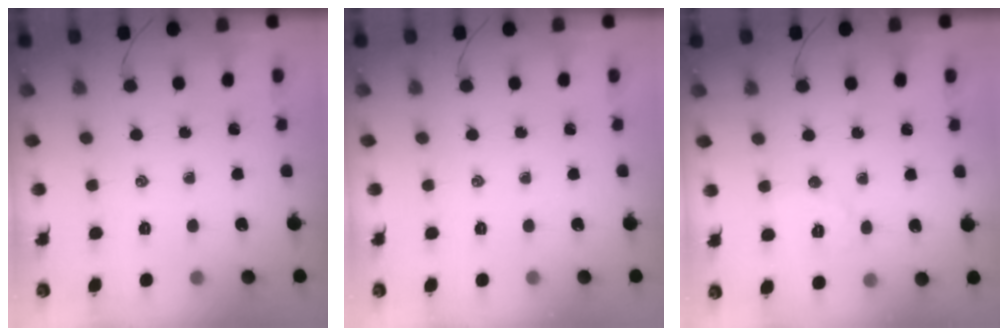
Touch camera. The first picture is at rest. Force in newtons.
{"total": 0.0}
{"total": 6.5, "press": 6.4, "slide": 1.2}